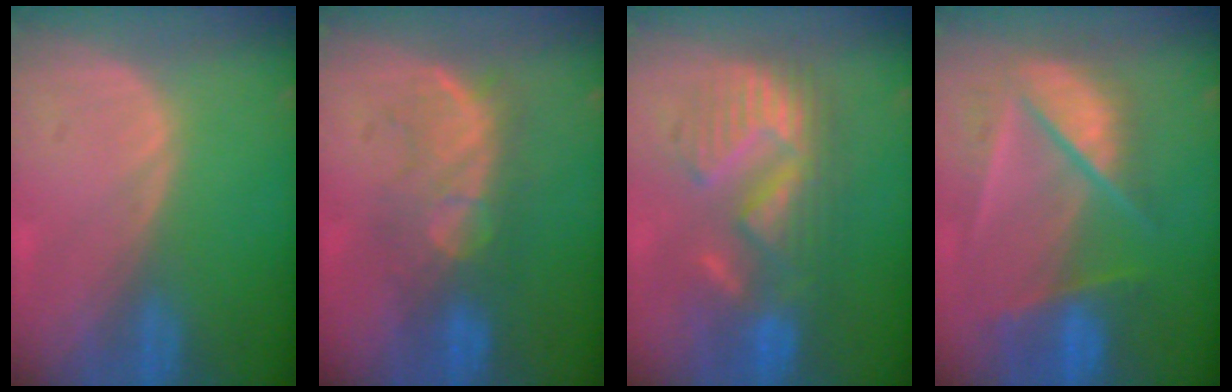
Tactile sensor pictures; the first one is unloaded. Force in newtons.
{"total": 7.7, "press": 7.5, "slide": 1.3}
{"total": 9.7, "press": 9.7, "slide": 0.5}
{"total": 9.8, "press": 8.2, "slide": 5.3}